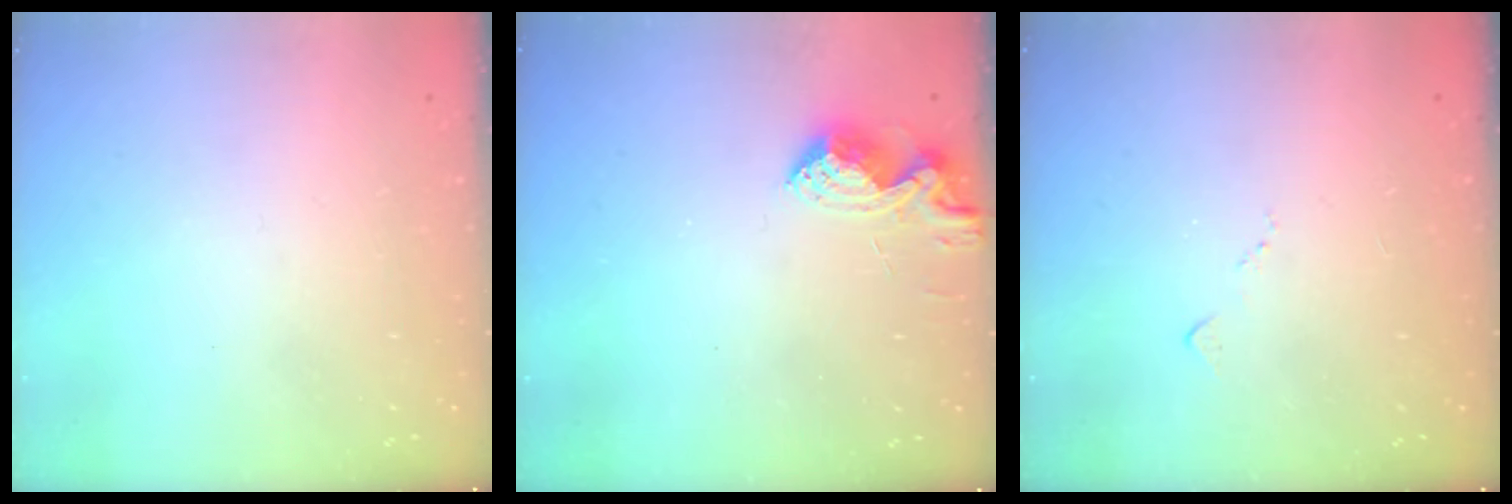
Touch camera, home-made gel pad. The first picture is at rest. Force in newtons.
{"total": 10.2, "press": 10.1, "slide": 0.9}
{"total": 6.2, "press": 6.1, "slide": 0.8}